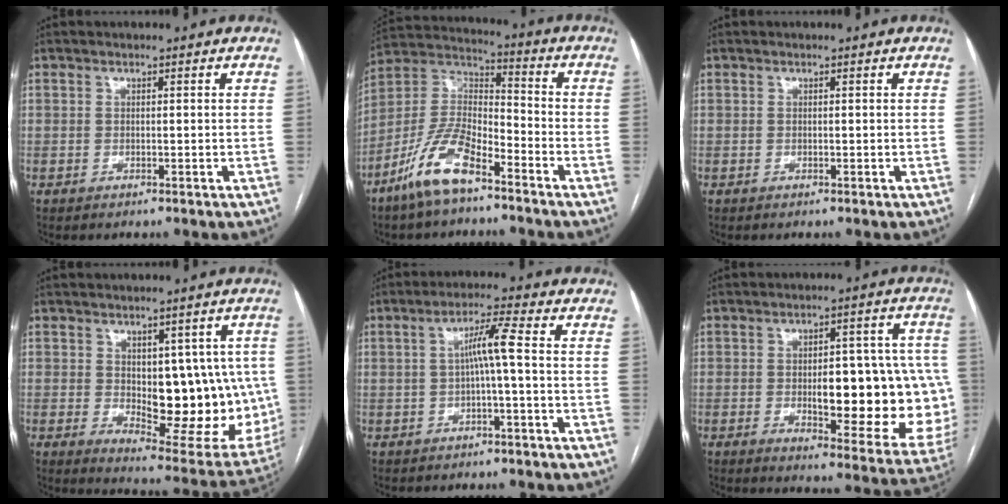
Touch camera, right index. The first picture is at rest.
{"total": 12.4, "force": [-8.2, 3.8, 8.5], "torque": [-0.183, 0.005, -0.160]}
{"total": 0.0}
{"total": 16.3, "force": [-0.1, 7.4, 14.5], "torque": [-0.167, 0.003, 0.024]}
{"total": 4.9, "force": [-0.2, -0.3, 4.9], "torque": [-0.084, 0.018, -0.001]}
{"total": 19.4, "force": [-2.0, 6.6, 18.2], "torque": [-0.157, 0.027, 0.001]}